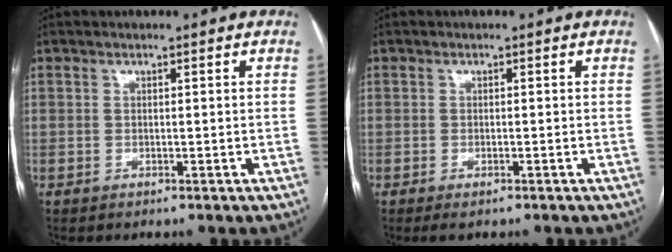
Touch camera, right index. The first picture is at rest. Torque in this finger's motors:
{"motor_torque": [0.30, 0.01, 0.13, 0.02]}